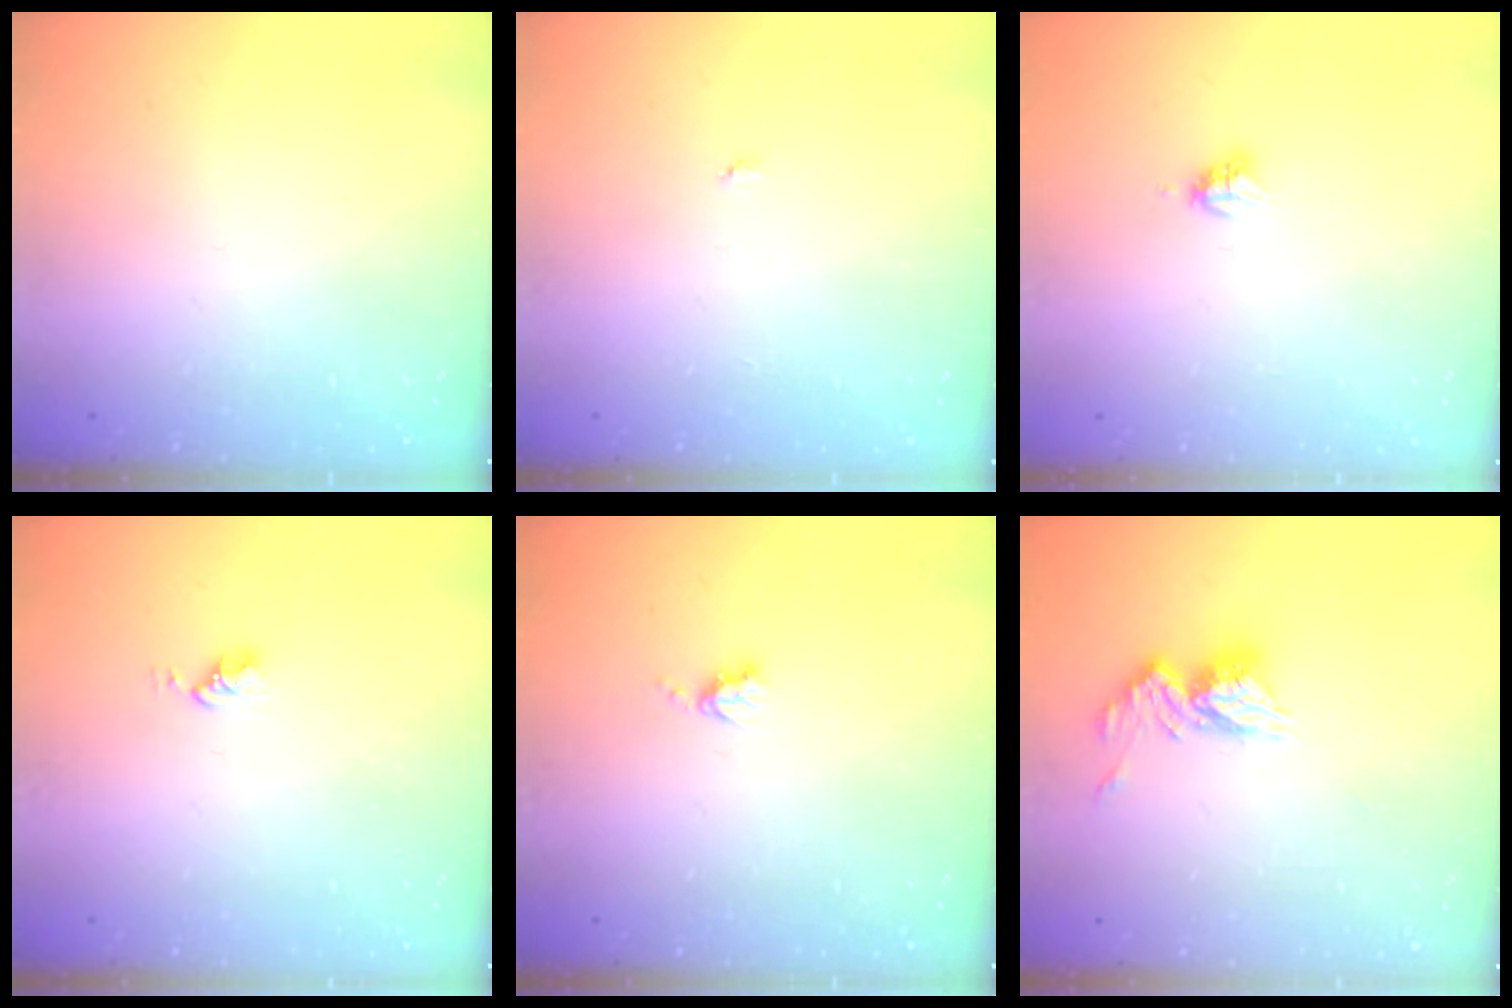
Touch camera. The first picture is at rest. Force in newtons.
{"total": 2.9, "press": 2.9, "slide": 0.3}
{"total": 3.2, "press": 3.2, "slide": 0.4}
{"total": 2.8, "press": 2.8, "slide": 0.4}
{"total": 3.7, "press": 3.6, "slide": 0.5}
{"total": 11.5, "press": 11.4, "slide": 1.1}